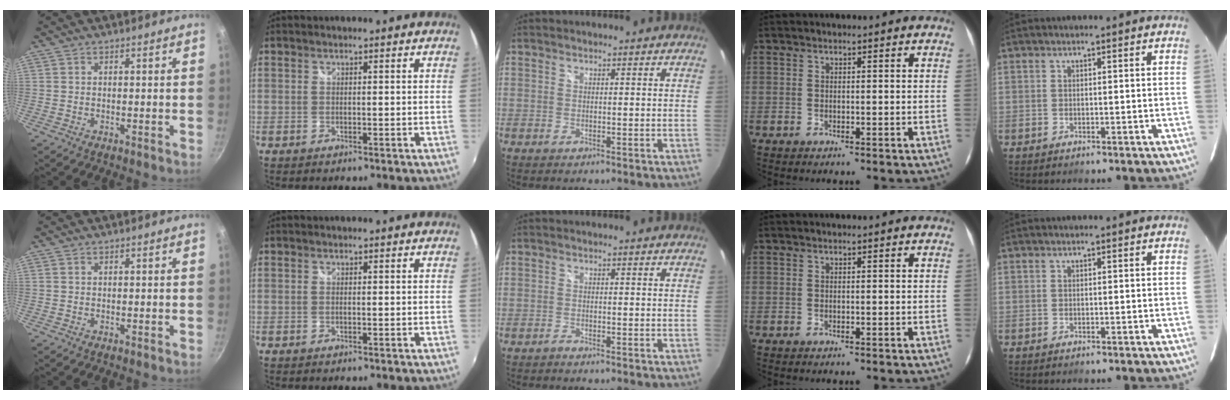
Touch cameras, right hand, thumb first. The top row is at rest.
{"middle": {"total": 0.8, "force": [-0.8, 0.1, 0.1], "torque": [-0.003, -0.002, -0.017]}}